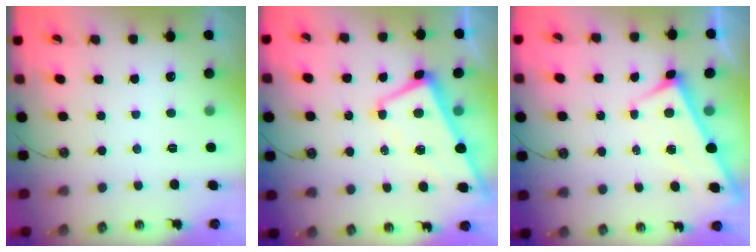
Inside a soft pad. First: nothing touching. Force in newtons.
{"total": 1.0, "press": 0.5, "slide": 0.8}
{"total": 2.7, "press": 2.7, "slide": 0.3}